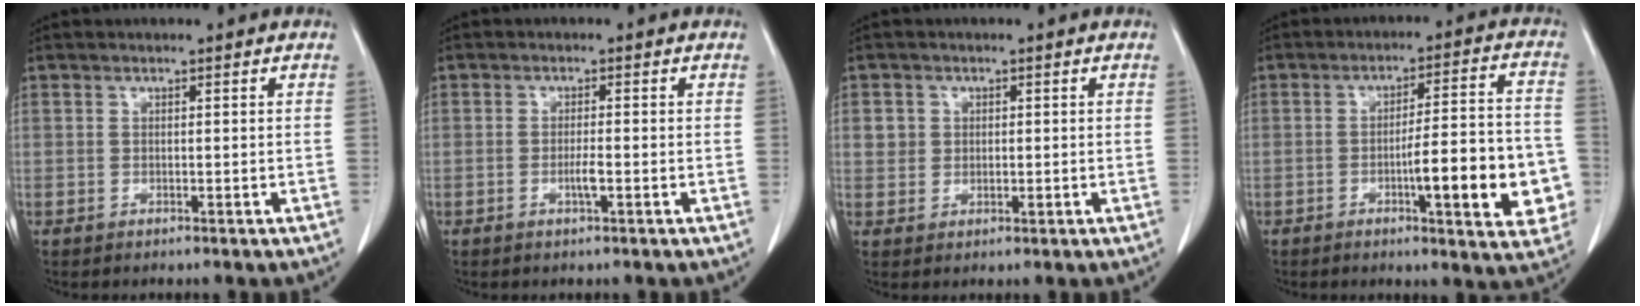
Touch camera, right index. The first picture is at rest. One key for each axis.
{"total": 0.0}
{"total": 2.7, "fx": 0.8, "fy": 2.6, "fz": 0.6, "tx": -0.008, "ty": 0.001, "tz": 0.014}
{"total": 14.0, "fx": -3.9, "fy": 2.6, "fz": 13.2, "tx": -0.166, "ty": 0.016, "tz": -0.048}